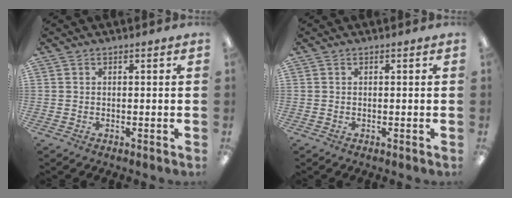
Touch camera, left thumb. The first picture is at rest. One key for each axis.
{"total": 0.0}